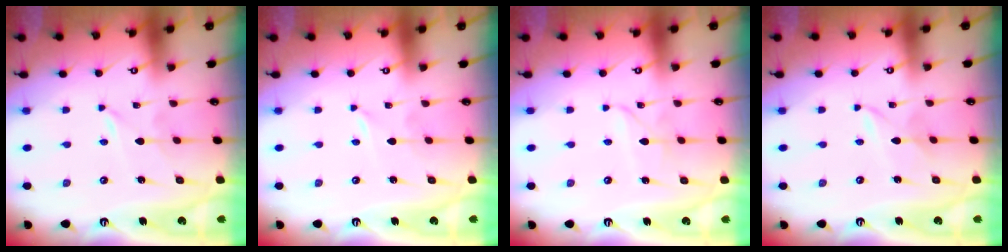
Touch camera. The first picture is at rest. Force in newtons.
{"total": 0.0}
{"total": 2.1, "press": 2.1, "slide": 0.3}
{"total": 1.9, "press": 1.9, "slide": 0.2}